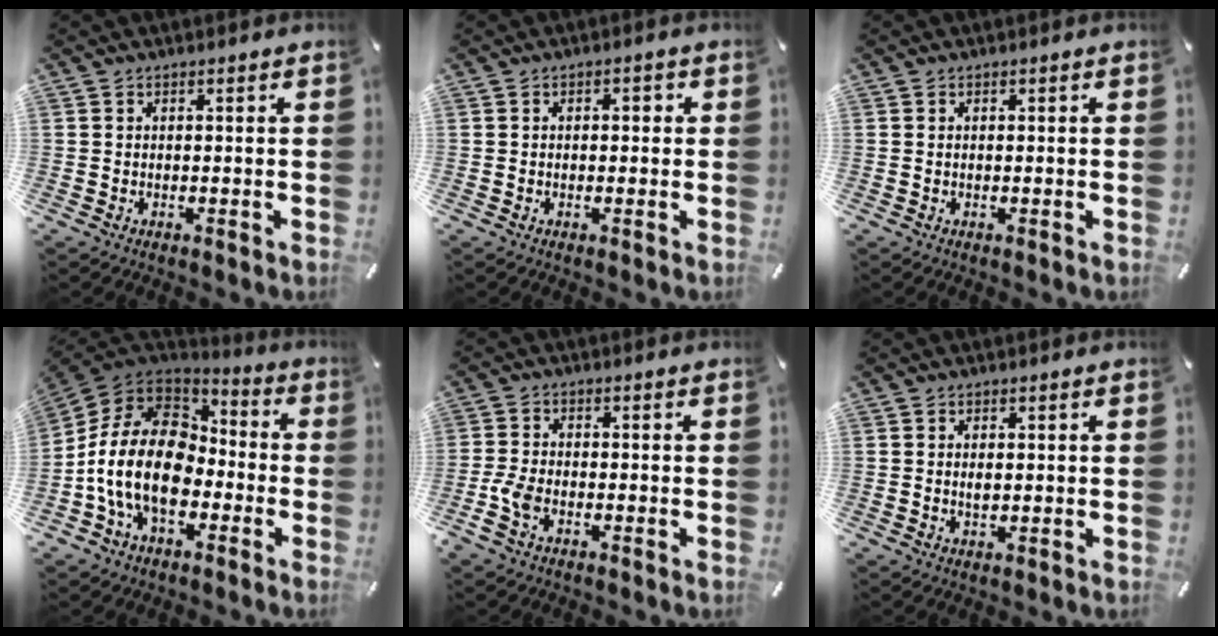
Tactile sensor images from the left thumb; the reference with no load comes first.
{"total": 1.9, "force": [0.0, 1.1, 1.6], "torque": [-0.022, 0.005, -0.005]}
{"total": 0.0}
{"total": 19.0, "force": [-4.7, 13.3, 12.8], "torque": [-0.267, 0.029, -0.078]}
{"total": 4.3, "force": [-2.1, 2.3, 3.0], "torque": [-0.066, 0.004, -0.041]}
{"total": 1.9, "force": [0.2, 1.0, 1.6], "torque": [-0.033, 0.002, 0.002]}